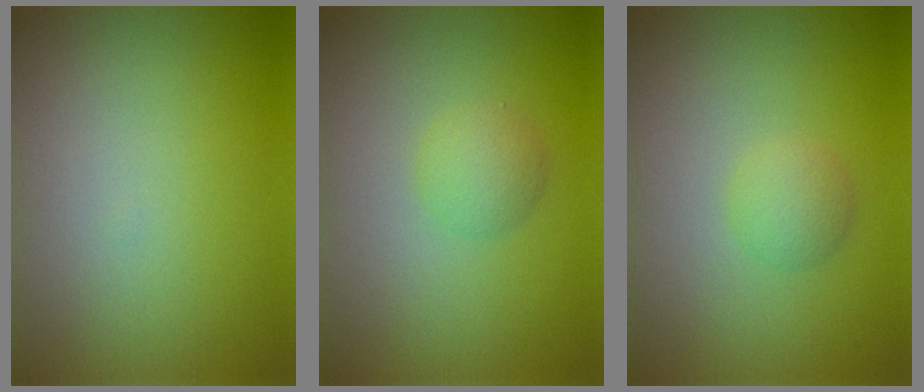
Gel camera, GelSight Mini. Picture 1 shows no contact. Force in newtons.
{"total": 2.0, "press": 2.0, "slide": 0.1}
{"total": 1.7, "press": 1.7, "slide": 0.0}